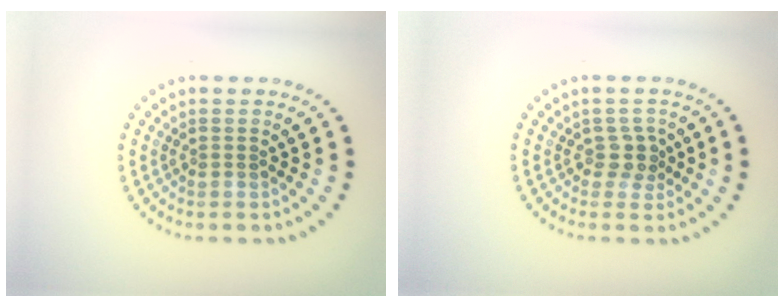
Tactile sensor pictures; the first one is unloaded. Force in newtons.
{"total": 1.7, "press": 1.4, "slide": 0.9}